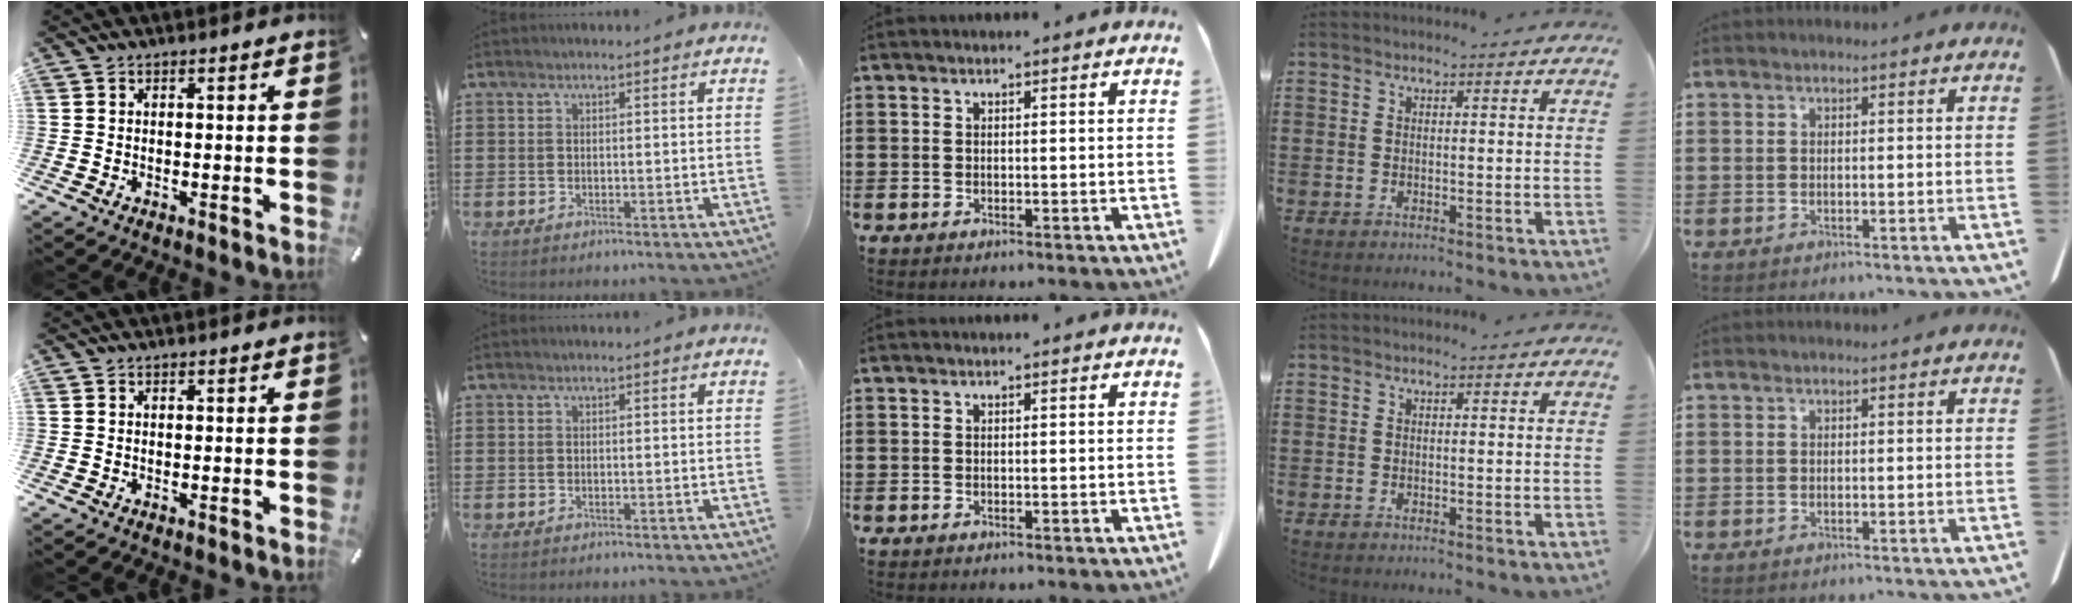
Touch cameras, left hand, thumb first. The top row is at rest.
{}